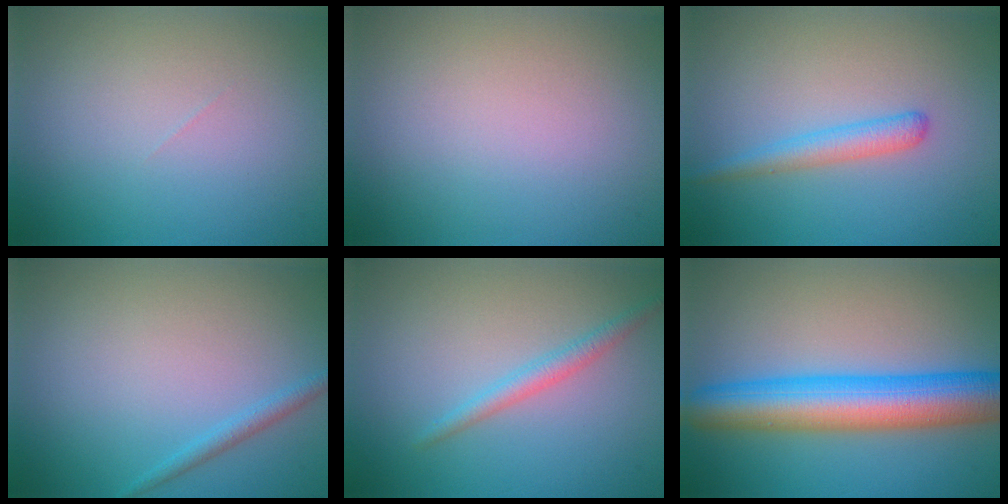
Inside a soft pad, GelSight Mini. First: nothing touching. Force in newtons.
{"total": 0.0}
{"total": 2.2, "press": 2.2, "slide": 0.1}
{"total": 1.3, "press": 1.3, "slide": 0.1}
{"total": 1.8, "press": 1.8, "slide": 0.1}
{"total": 9.4, "press": 9.4, "slide": 0.1}